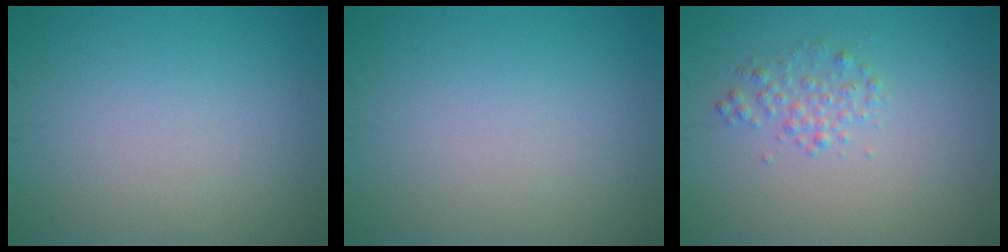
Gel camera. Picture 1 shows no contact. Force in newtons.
{"total": 0.0}
{"total": 1.7, "press": 1.7, "slide": 0.0}